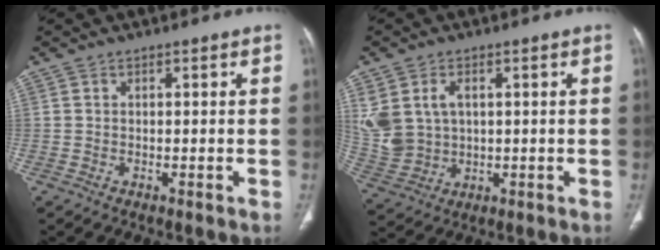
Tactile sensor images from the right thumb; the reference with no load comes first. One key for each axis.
{"total": 11.1, "fx": 2.4, "fy": 8.4, "fz": 6.9, "tx": -0.147, "ty": 0.003, "tz": 0.067}